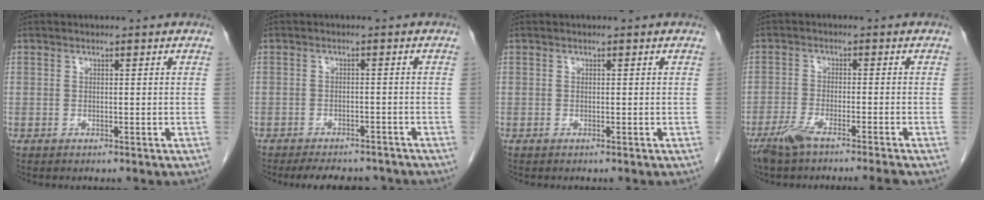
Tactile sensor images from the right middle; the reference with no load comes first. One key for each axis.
{"total": 8.5, "fx": -7.6, "fy": 2.8, "fz": 2.6, "tx": -0.038, "ty": 0.000, "tz": -0.094}
{"total": 0.0}
{"total": 6.4, "fx": -5.1, "fy": -0.5, "fz": 3.8, "tx": -0.064, "ty": -0.014, "tz": -0.091}